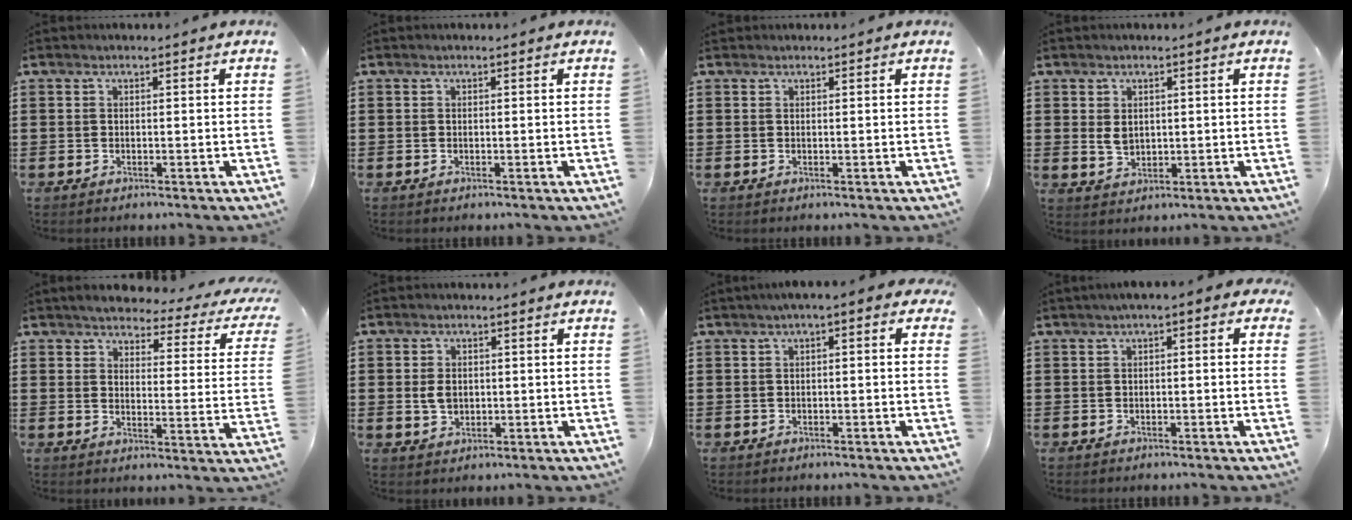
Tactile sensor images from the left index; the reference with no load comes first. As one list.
[{"total": 0.0}, {"total": 0.0}, {"total": 2.8, "force": [0.6, 2.0, 1.9], "torque": [-0.040, 0.008, 0.012]}, {"total": 3.8, "force": [3.5, 0.4, 1.2], "torque": [-0.046, -0.024, 0.056]}, {"total": 3.1, "force": [0.2, 2.2, 2.2], "torque": [-0.053, 0.004, 0.001]}, {"total": 1.7, "force": [-0.8, 0.8, 1.2], "torque": [-0.032, 0.004, -0.022]}, {"total": 1.5, "force": [-0.9, 0.8, 1.0], "torque": [-0.022, 0.007, -0.020]}]